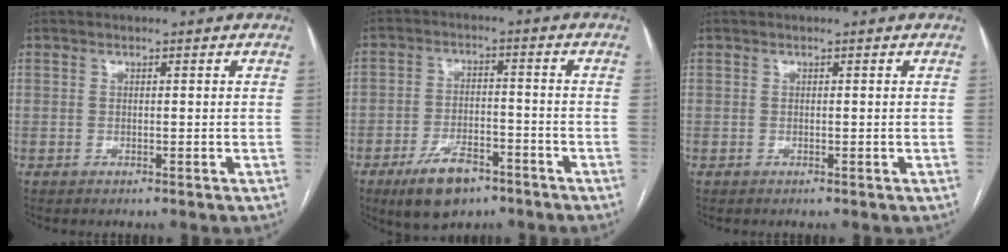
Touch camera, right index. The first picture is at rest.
{"total": 8.6, "force": [-5.6, 3.9, 5.2], "torque": [-0.097, -0.003, -0.092]}
{"total": 0.0}